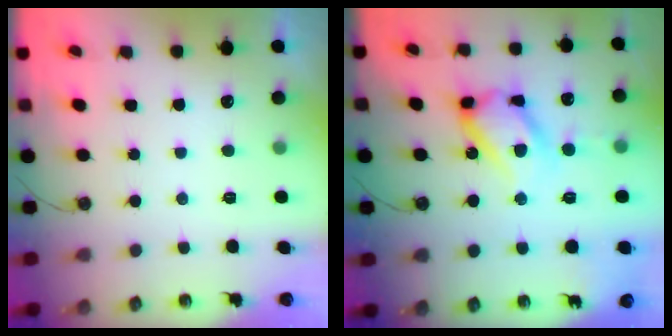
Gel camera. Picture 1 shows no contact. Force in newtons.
{"total": 18.1, "press": 18.0, "slide": 1.9}